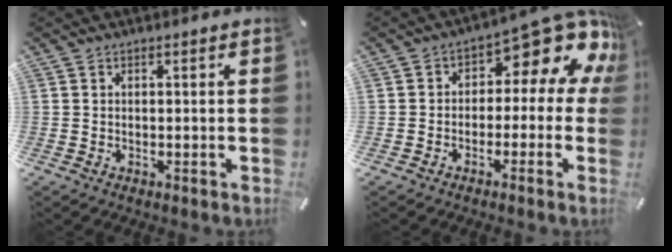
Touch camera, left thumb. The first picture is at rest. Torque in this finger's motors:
{"motor_torque": [0.38, 0.41, 0.60, 0.51, -0.02]}